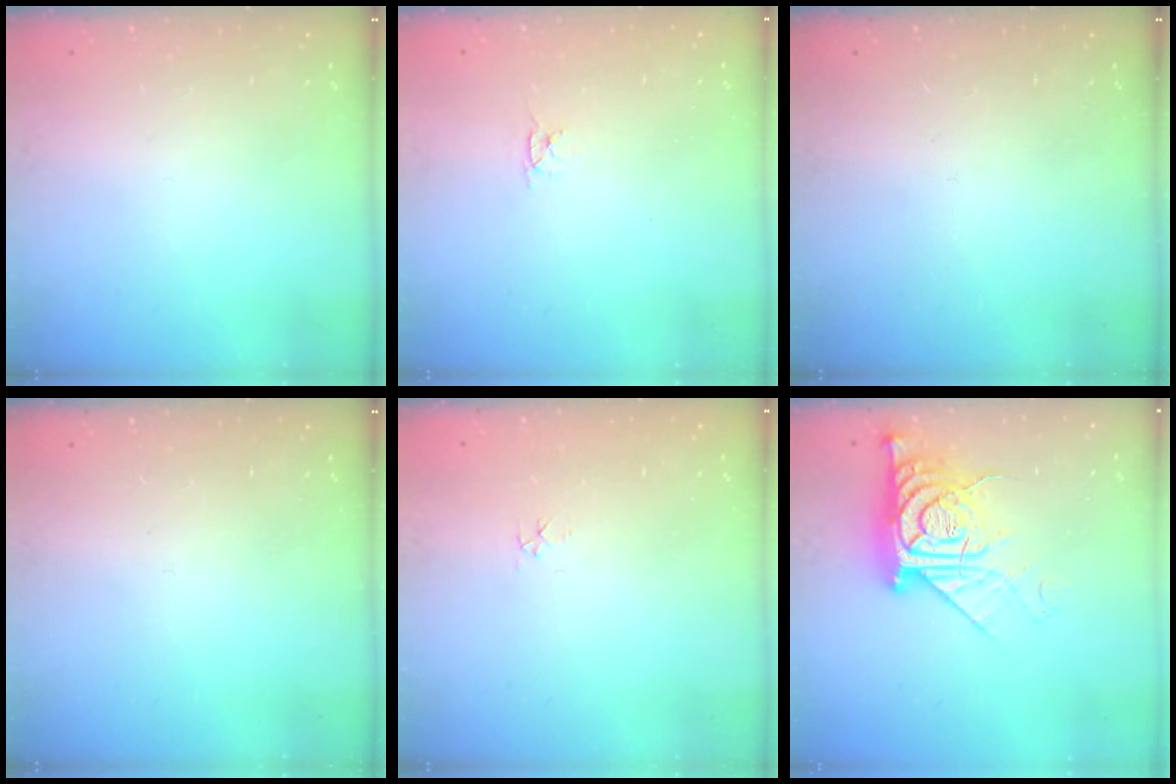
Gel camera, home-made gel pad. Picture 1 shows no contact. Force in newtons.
{"total": 2.8, "press": 2.8, "slide": 0.3}
{"total": 0.0}
{"total": 0.0}
{"total": 3.6, "press": 3.6, "slide": 0.4}
{"total": 14.0, "press": 13.9, "slide": 1.4}